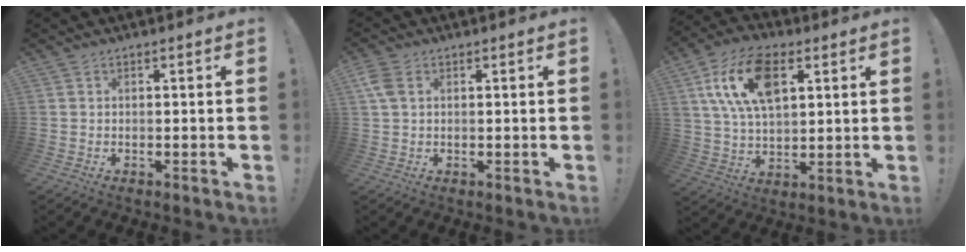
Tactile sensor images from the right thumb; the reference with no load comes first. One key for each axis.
{"total": 4.5, "fx": 1.6, "fy": 2.9, "fz": 3.1, "tx": -0.064, "ty": 0.003, "tz": 0.031}
{"total": 17.0, "fx": 6.7, "fy": 10.0, "fz": 12.0, "tx": -0.220, "ty": -0.005, "tz": 0.121}